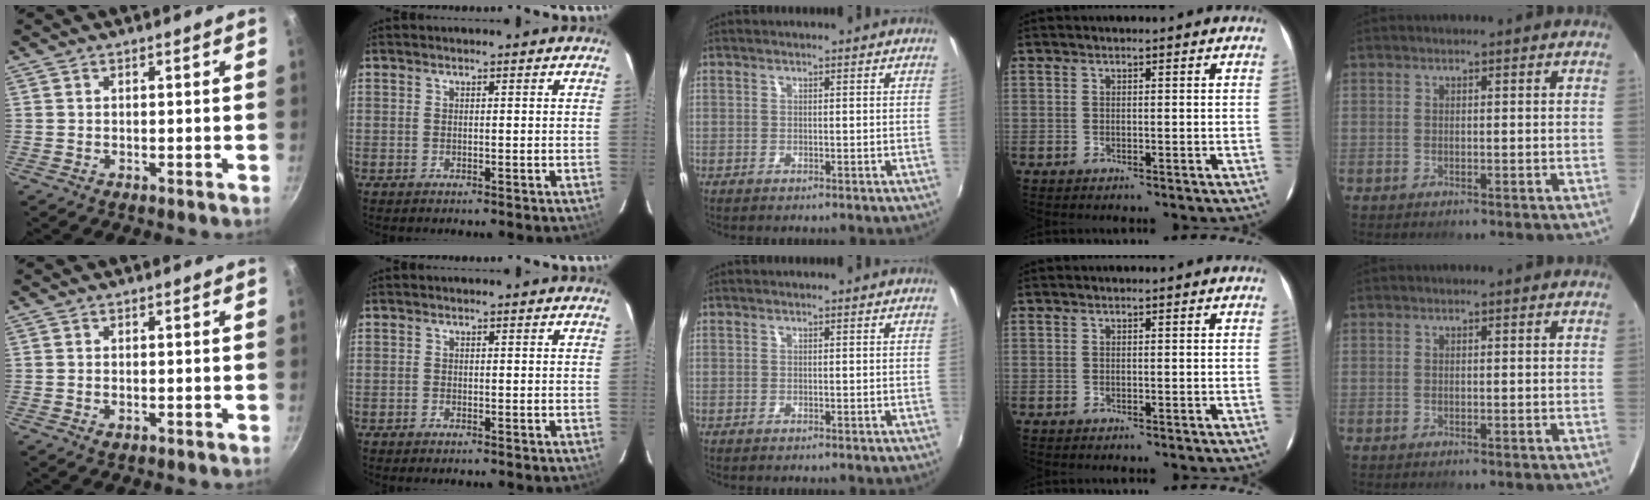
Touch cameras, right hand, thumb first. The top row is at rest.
{"thumb": {"total": 1.1, "force": [-0.2, 0.6, 0.9], "torque": [-0.014, -0.002, -0.003]}, "index": {"total": 0.7, "force": [-0.6, 0.3, 0.2], "torque": [-0.006, -0.001, -0.013]}}